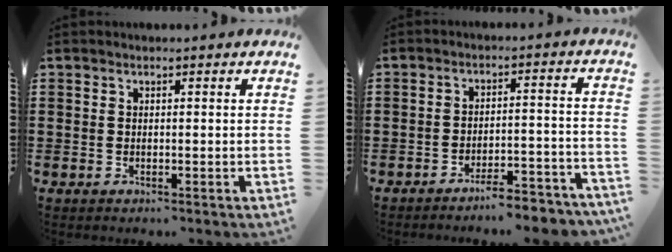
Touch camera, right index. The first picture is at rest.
{"total": 4.9, "force": [-4.7, -0.2, 1.5], "torque": [-0.027, -0.008, -0.092]}